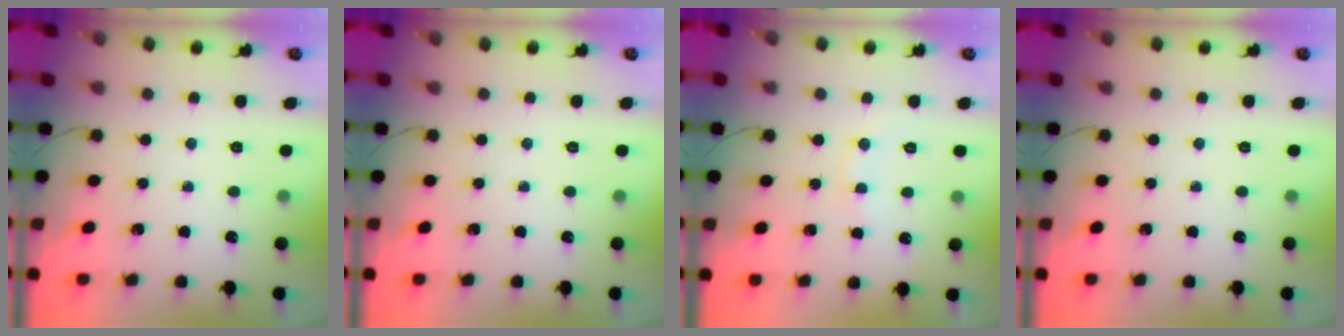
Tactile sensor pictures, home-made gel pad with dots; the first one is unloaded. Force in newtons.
{"total": 0.0}
{"total": 6.2, "press": 6.0, "slide": 1.7}
{"total": 0.0}